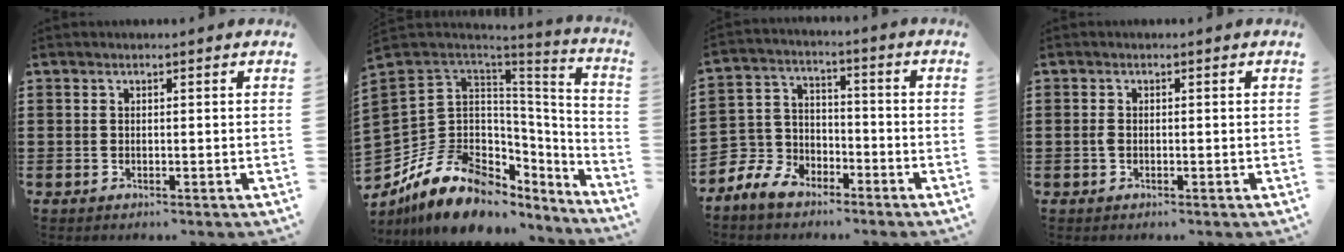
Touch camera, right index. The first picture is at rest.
{"total": 16.0, "force": [-6.9, 11.2, 9.1], "torque": [-0.220, 0.015, -0.118]}
{"total": 6.7, "force": [-5.0, 4.3, 1.2], "torque": [-0.070, 0.009, -0.108]}
{"total": 1.0, "force": [-0.3, 0.5, 0.8], "torque": [-0.025, -0.003, -0.008]}